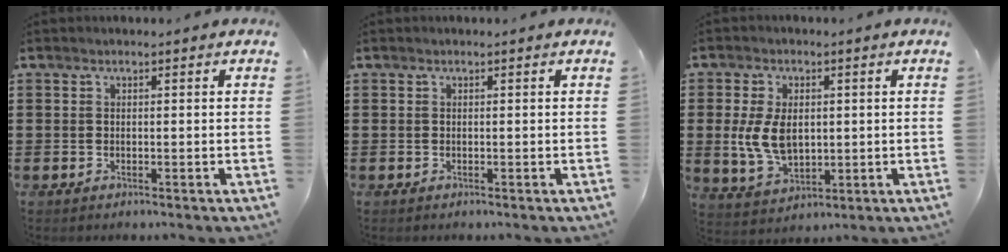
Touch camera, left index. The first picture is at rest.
{"total": 0.0}
{"total": 7.4, "force": [0.6, 4.8, 5.6], "torque": [-0.132, 0.001, 0.005]}